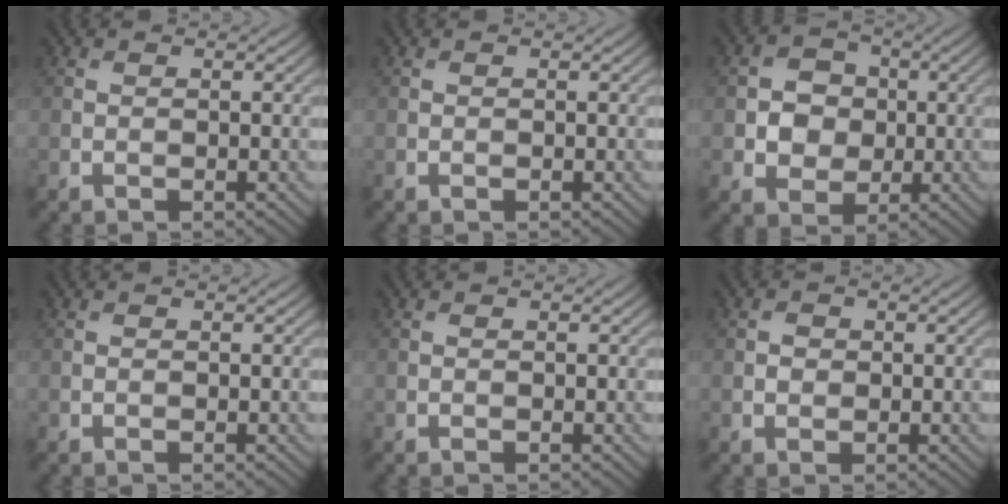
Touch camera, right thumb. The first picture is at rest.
{"total": 0.0}
{"total": 4.8, "force": [-0.1, 4.4, 2.1], "torque": [-0.039, 0.000, -0.018]}
{"total": 0.0}
{"total": 0.0}
{"total": 1.0, "force": [0.0, 0.9, 0.4], "torque": [-0.007, -0.001, -0.003]}